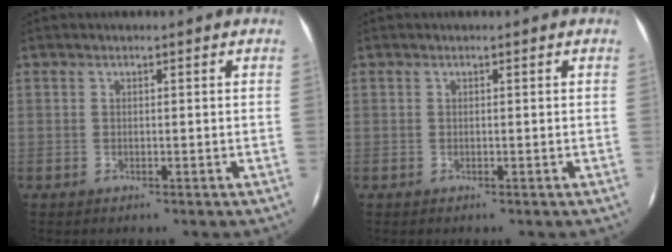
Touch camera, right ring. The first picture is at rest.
{"total": 0.0}